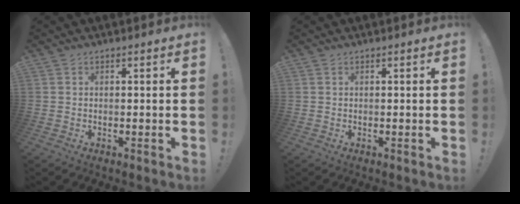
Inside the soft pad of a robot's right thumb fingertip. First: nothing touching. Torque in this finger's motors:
{"motor_torque": [0.31, -0.22, -0.43, 0.12, -0.01]}